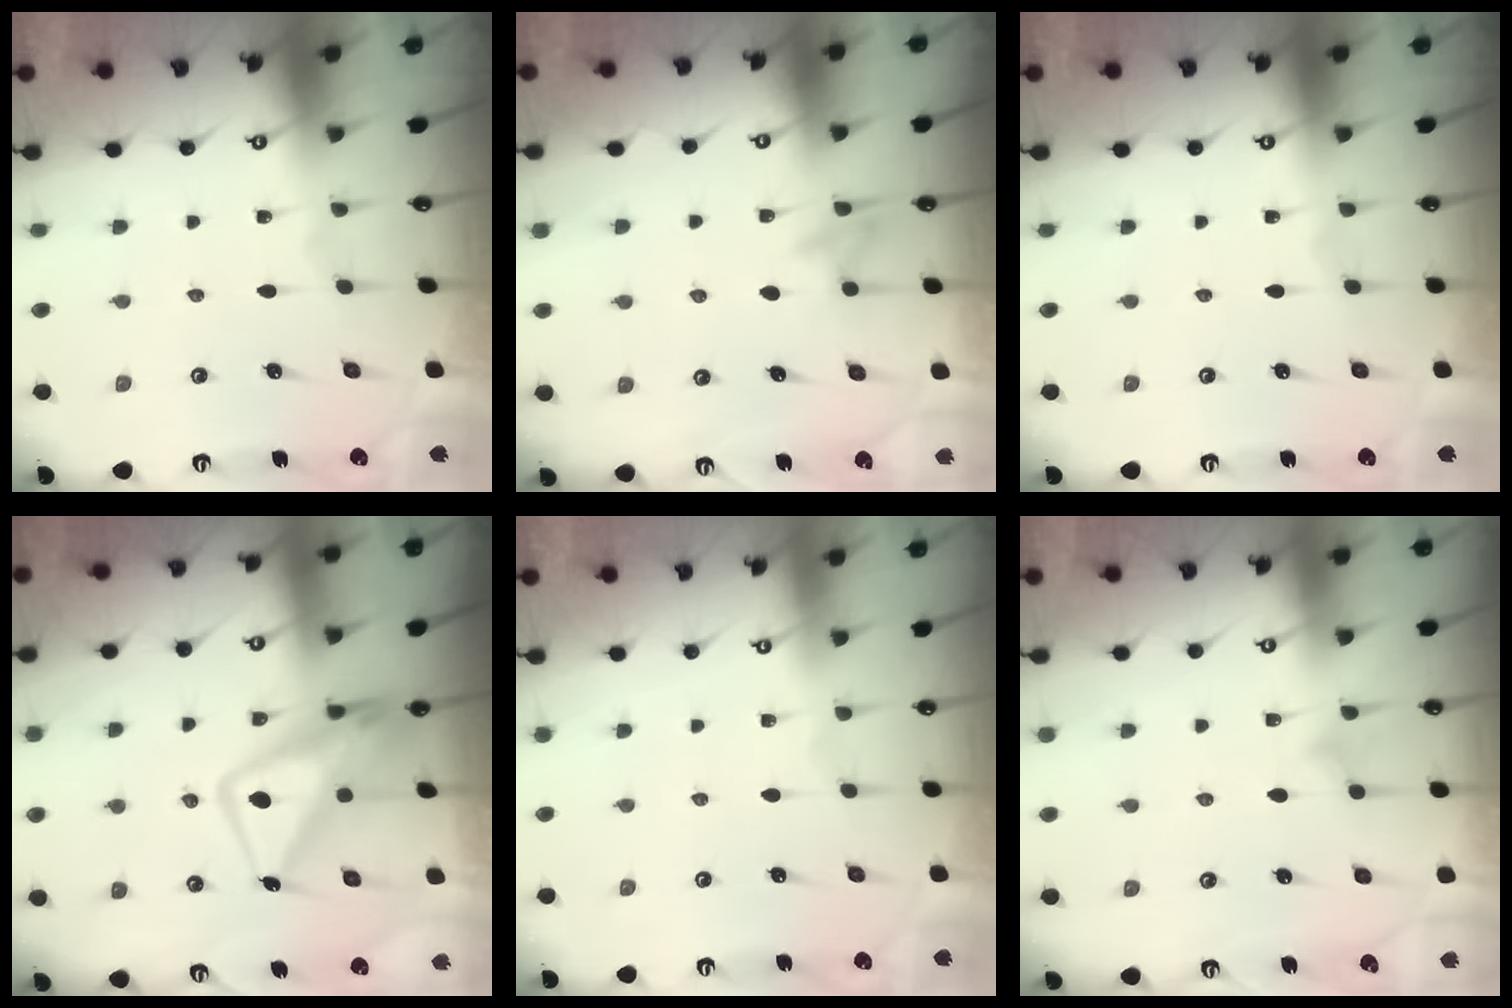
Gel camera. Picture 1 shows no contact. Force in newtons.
{"total": 7.2, "press": 7.2, "slide": 0.7}
{"total": 0.0}
{"total": 12.8, "press": 12.7, "slide": 1.3}
{"total": 3.9, "press": 3.9, "slide": 0.1}
{"total": 7.9, "press": 7.9, "slide": 0.6}